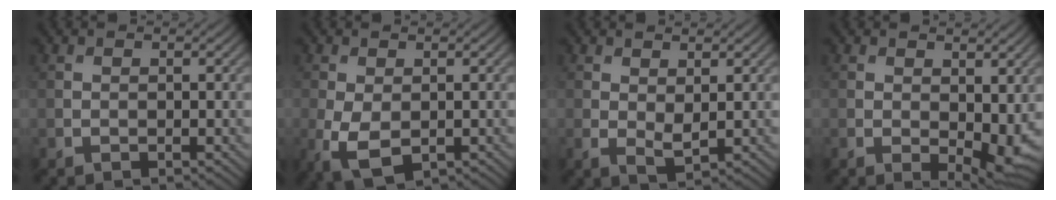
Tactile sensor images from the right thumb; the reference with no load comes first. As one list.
[{"total": 5.3, "force": [-1.4, 3.0, 4.1], "torque": [-0.111, -0.020, -0.021]}, {"total": 2.3, "force": [0.8, 0.9, 1.9], "torque": [-0.041, -0.007, 0.019]}, {"total": 5.5, "force": [-0.1, 2.7, 4.8], "torque": [-0.073, -0.013, 0.006]}]